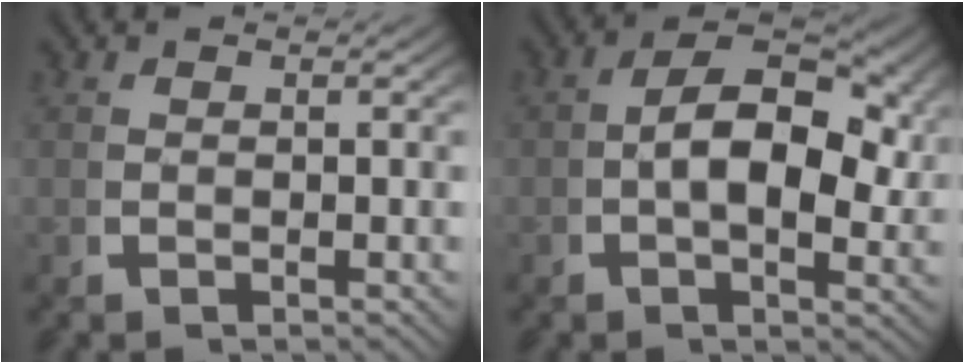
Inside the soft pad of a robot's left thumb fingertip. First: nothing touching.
{"total": 9.4, "force": [1.0, 5.2, 7.8], "torque": [-0.128, -0.019, 0.015]}